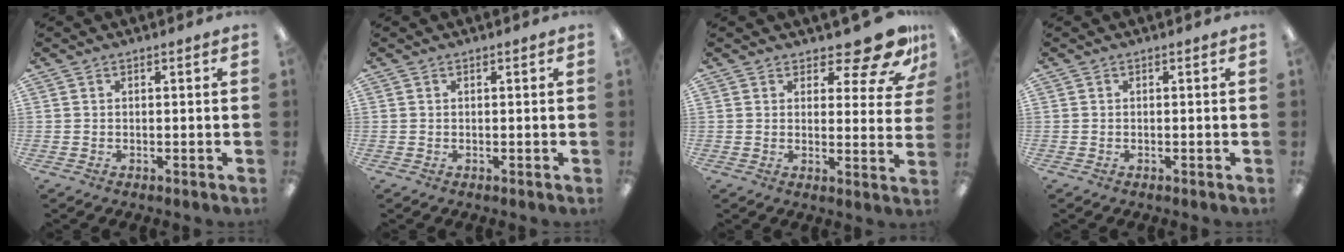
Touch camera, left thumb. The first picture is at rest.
{"total": 0.0}
{"total": 11.9, "force": [8.8, 4.1, 6.8], "torque": [-0.080, -0.062, 0.151]}
{"total": 0.0}